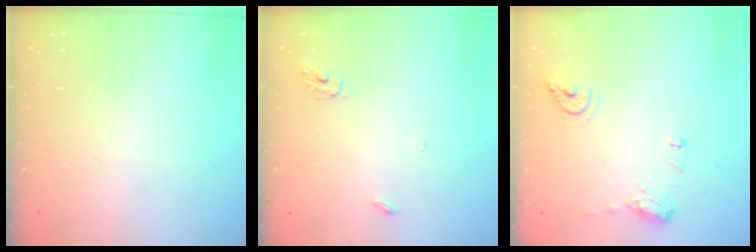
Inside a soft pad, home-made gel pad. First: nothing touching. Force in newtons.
{"total": 4.0, "press": 4.0, "slide": 0.3}
{"total": 9.1, "press": 9.1, "slide": 1.1}